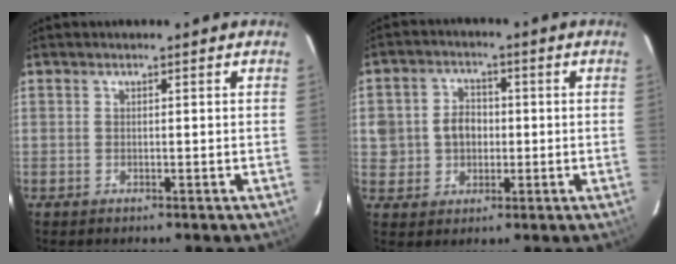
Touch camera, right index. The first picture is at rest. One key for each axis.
{"total": 7.6, "fx": -0.2, "fy": 6.9, "fz": 3.1, "tx": -0.075, "ty": 0.026, "tz": 0.004}